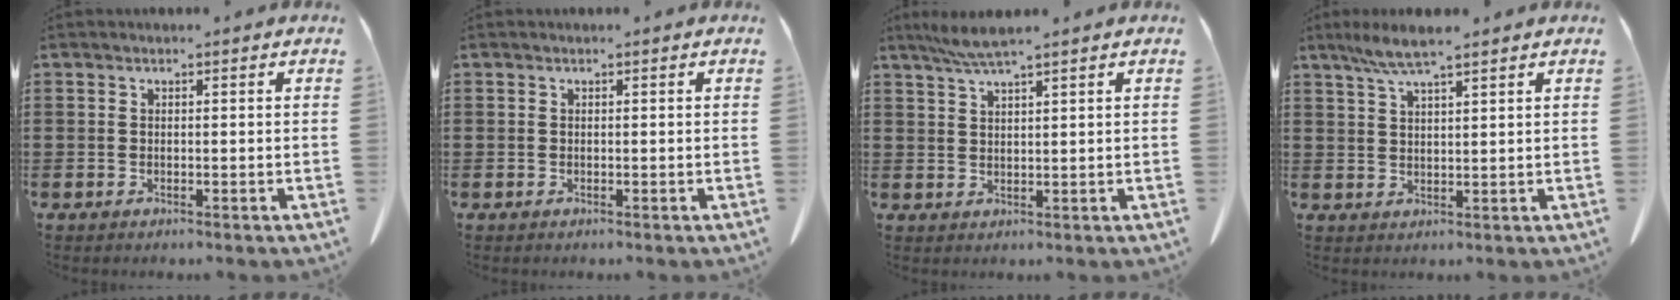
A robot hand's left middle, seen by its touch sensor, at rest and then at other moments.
{"total": 0.0}
{"total": 3.6, "force": [2.9, -0.2, 2.2], "torque": [-0.048, -0.001, 0.052]}
{"total": 4.8, "force": [3.4, 0.3, 3.3], "torque": [-0.073, 0.000, 0.061]}